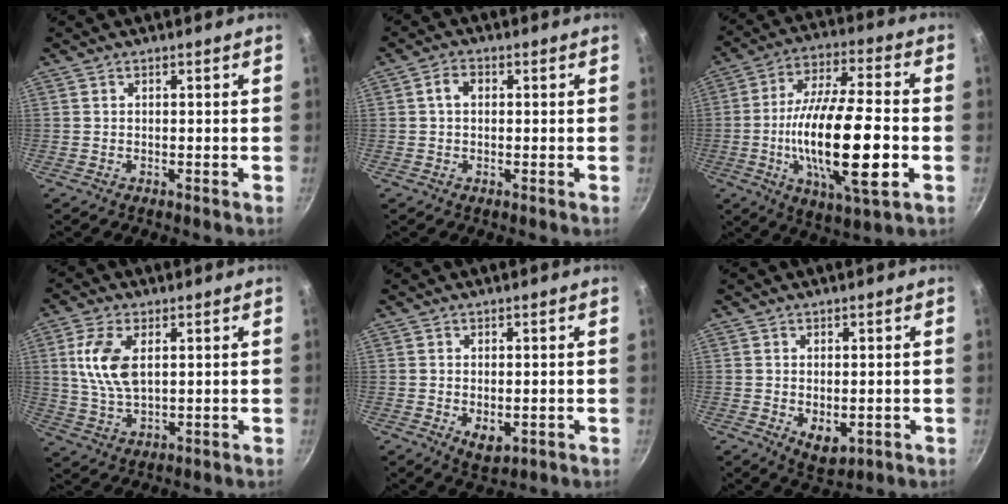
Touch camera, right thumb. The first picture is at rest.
{"total": 2.1, "force": [0.4, 1.4, 1.4], "torque": [-0.020, 0.005, 0.005]}
{"total": 21.8, "force": [-4.1, 6.6, 20.4], "torque": [-0.360, 0.015, -0.077]}
{"total": 9.6, "force": [2.4, 5.1, 7.8], "torque": [-0.154, -0.007, 0.049]}
{"total": 4.3, "force": [-0.6, 2.6, 3.4], "torque": [-0.051, -0.014, -0.002]}
{"total": 5.2, "force": [-0.6, 3.3, 4.0], "torque": [-0.056, -0.013, 0.001]}